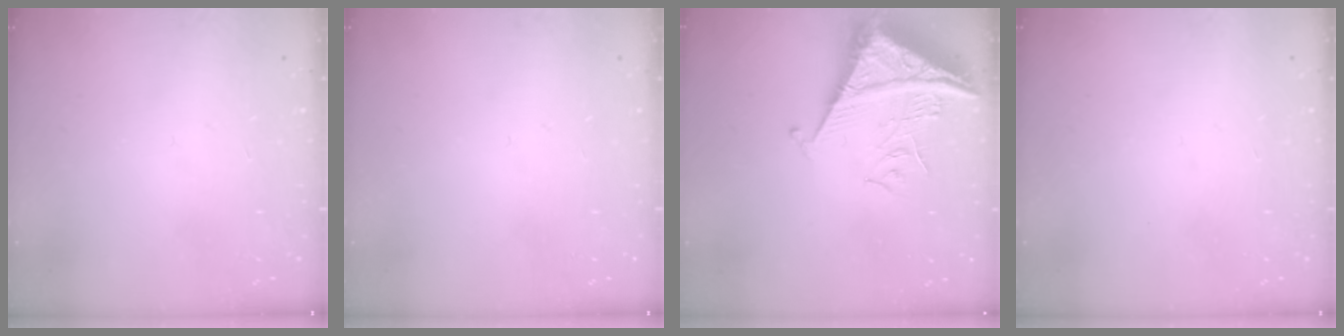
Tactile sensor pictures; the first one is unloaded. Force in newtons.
{"total": 0.0}
{"total": 8.5, "press": 8.5, "slide": 0.8}
{"total": 1.5, "press": 1.5, "slide": 0.1}